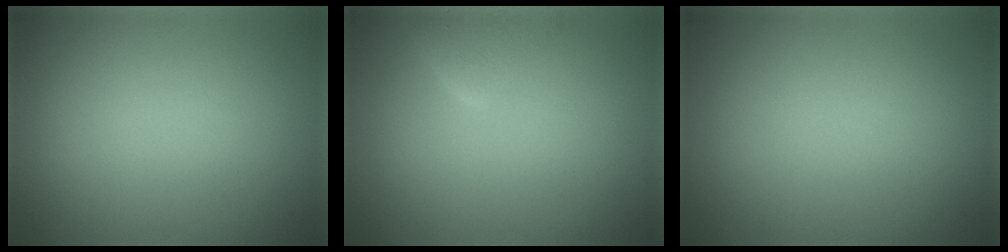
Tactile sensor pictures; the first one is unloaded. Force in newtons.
{"total": 2.0, "press": 2.0, "slide": 0.1}
{"total": 0.0}